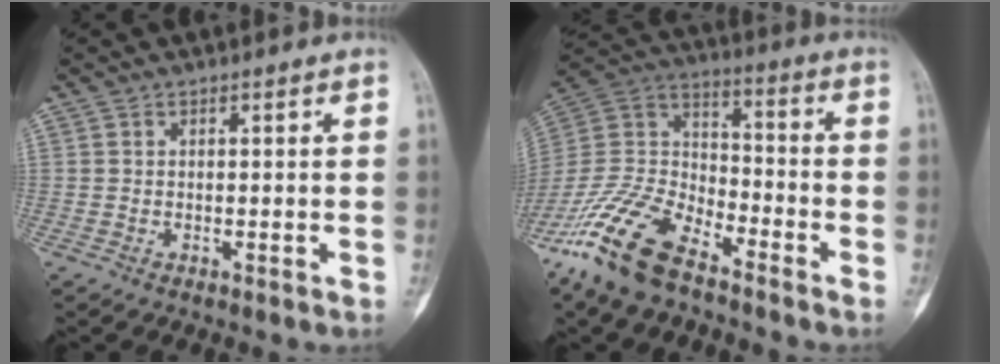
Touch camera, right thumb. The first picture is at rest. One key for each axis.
{"total": 17.4, "fx": -12.3, "fy": 7.2, "fz": 10.1, "tx": -0.204, "ty": 0.056, "tz": -0.240}